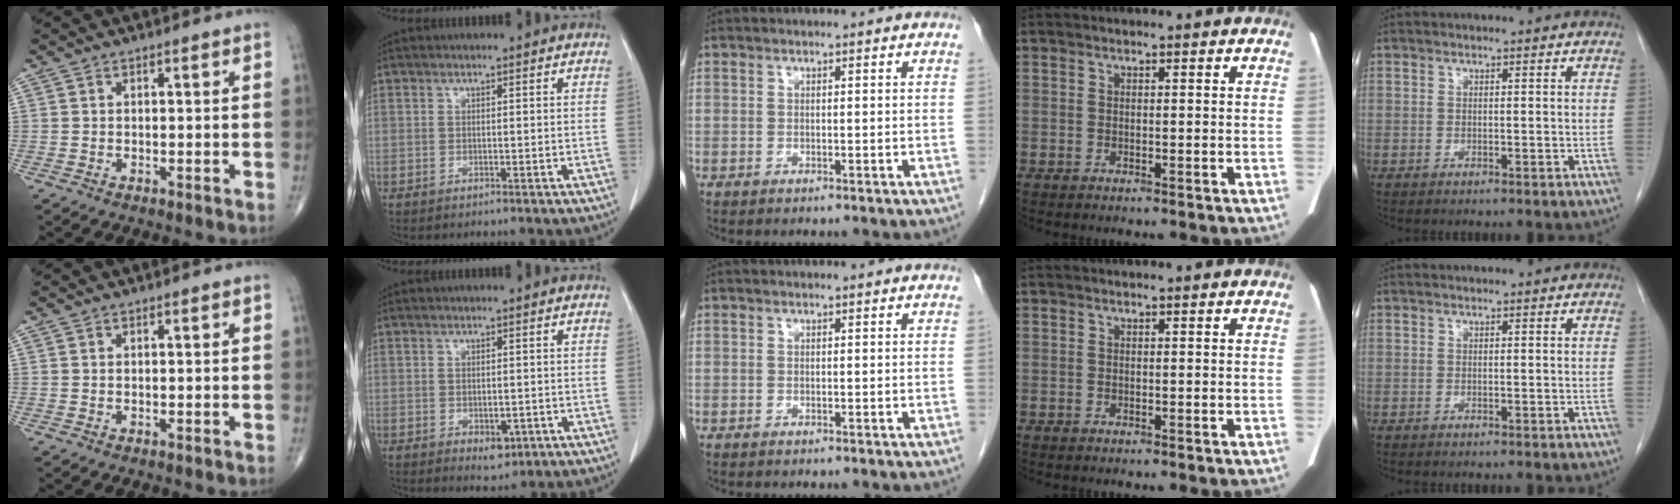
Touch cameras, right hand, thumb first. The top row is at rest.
{"index": {"total": 2.9, "force": [-1.0, 1.7, 2.1], "torque": [-0.026, -0.001, -0.003]}}